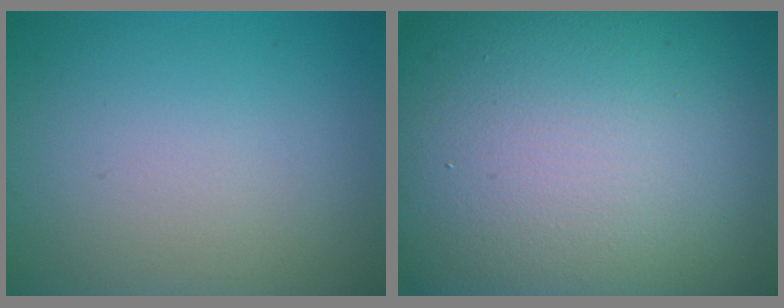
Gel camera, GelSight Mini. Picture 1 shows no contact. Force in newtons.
{"total": 24.8, "press": 24.8, "slide": 0.9}